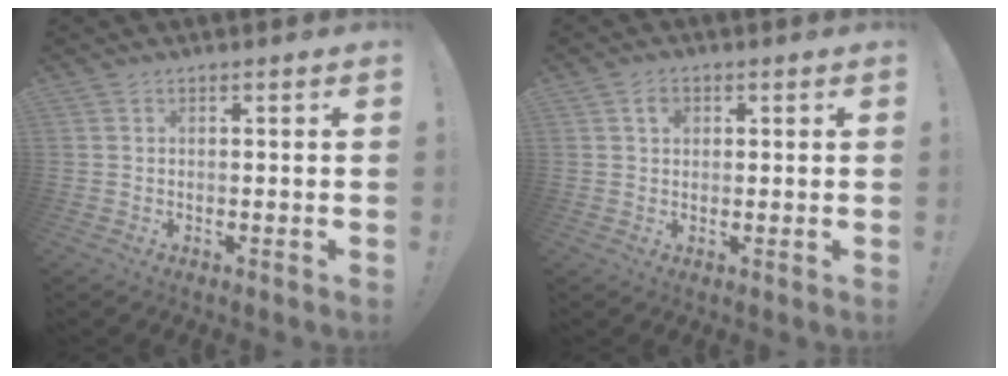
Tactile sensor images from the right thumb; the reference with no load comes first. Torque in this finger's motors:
{"motor_torque": [-0.09, 0.08, -0.05, 0.02, 0.05]}